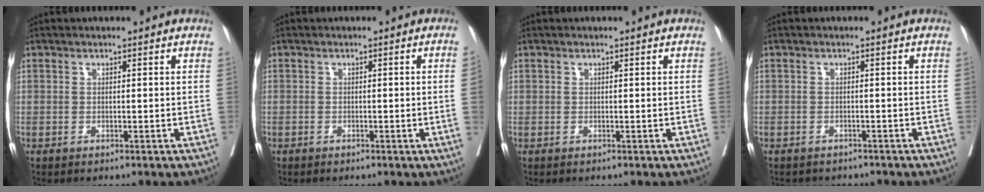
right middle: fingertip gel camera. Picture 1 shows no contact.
{"total": 1.3, "force": [-0.4, -0.3, 1.2], "torque": [-0.015, 0.001, -0.007]}
{"total": 0.0}
{"total": 5.2, "force": [-4.7, 1.9, 1.0], "torque": [-0.011, 0.002, -0.057]}